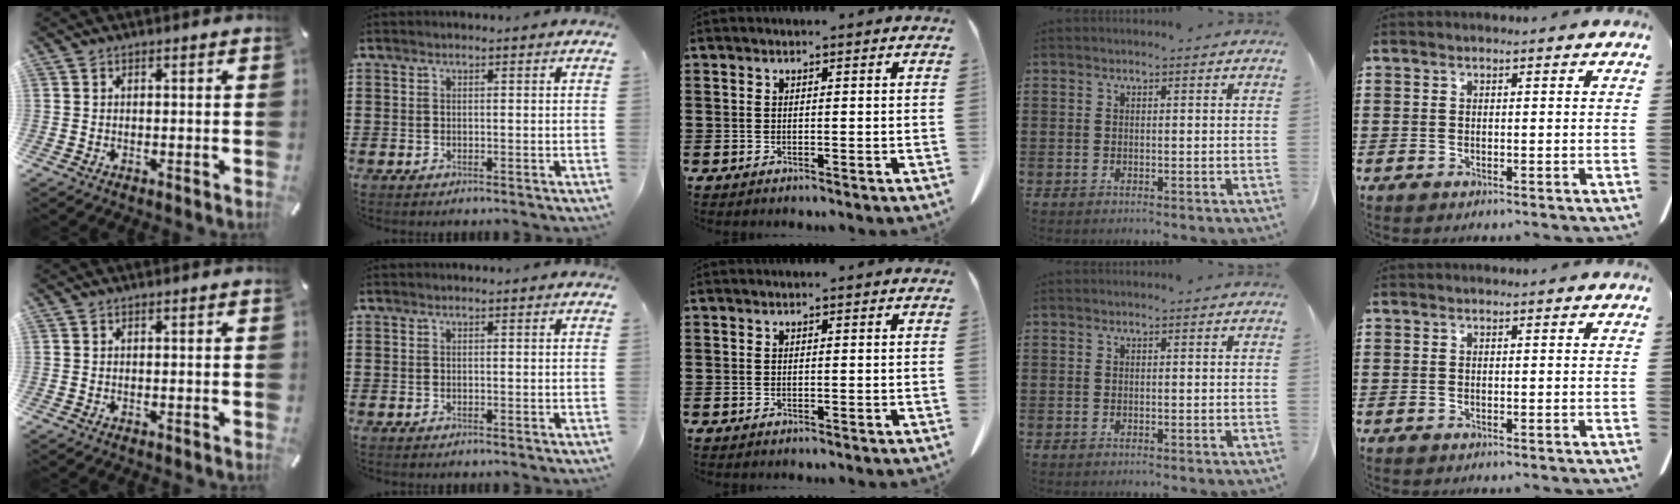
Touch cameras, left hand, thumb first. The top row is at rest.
{}